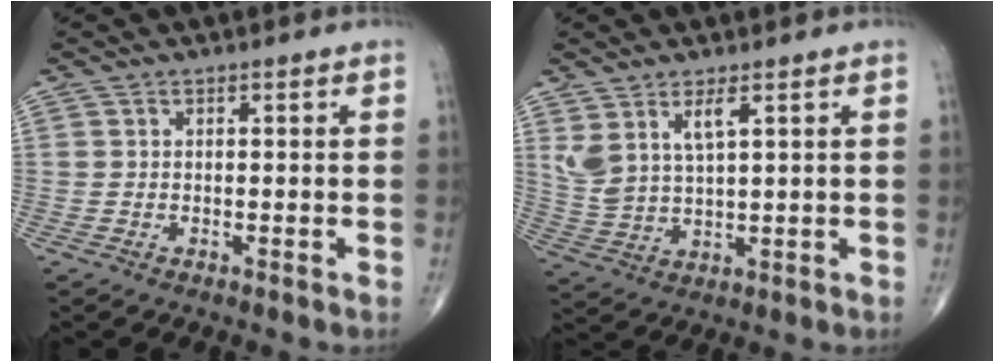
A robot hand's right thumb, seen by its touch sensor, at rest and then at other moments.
{"total": 6.5, "force": [3.2, 2.2, 5.2], "torque": [-0.109, -0.019, 0.075]}